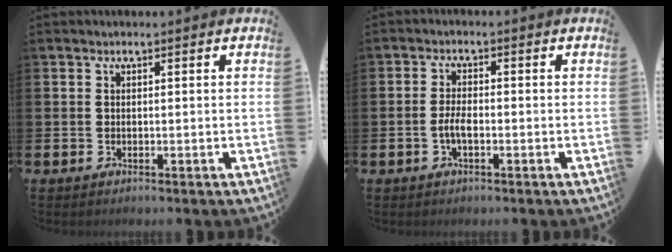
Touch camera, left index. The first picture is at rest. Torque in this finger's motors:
{"motor_torque": [0.69, 0.25, 0.07, 0.08]}